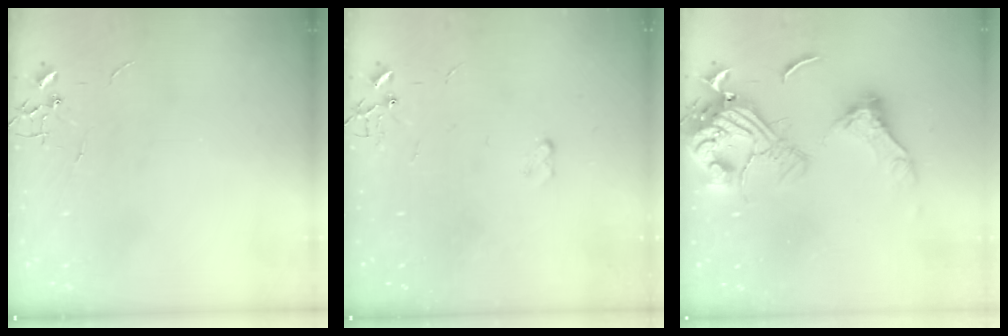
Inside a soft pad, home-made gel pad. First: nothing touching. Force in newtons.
{"total": 2.9, "press": 2.8, "slide": 0.4}
{"total": 18.3, "press": 18.2, "slide": 1.9}